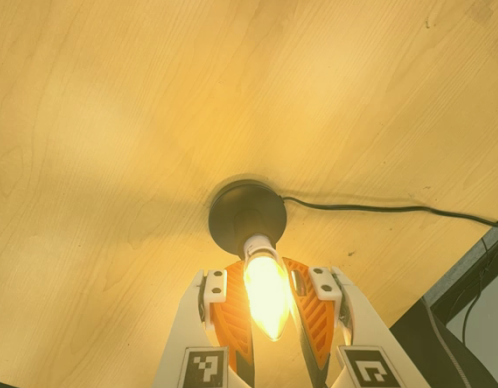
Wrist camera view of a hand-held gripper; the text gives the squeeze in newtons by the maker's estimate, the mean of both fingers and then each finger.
{"total": 14.7, "left": 13.2, "right": 16.3}